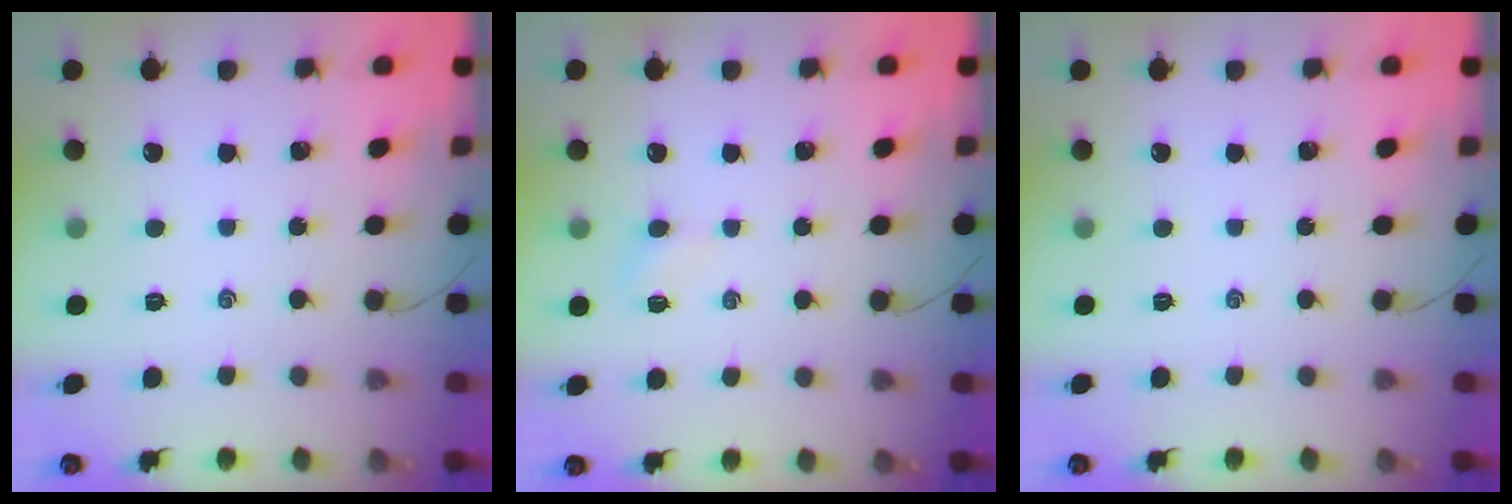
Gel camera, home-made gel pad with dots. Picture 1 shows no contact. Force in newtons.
{"total": 2.6, "press": 2.5, "slide": 0.9}
{"total": 0.0}